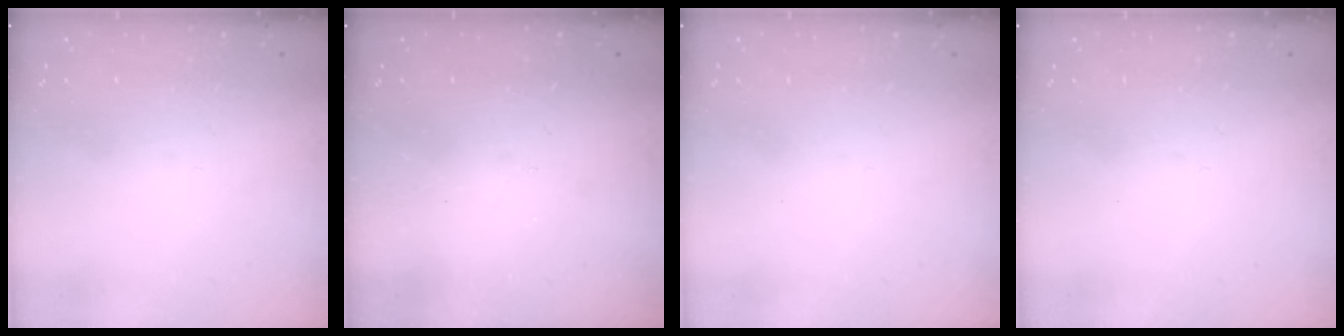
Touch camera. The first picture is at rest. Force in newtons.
{"total": 6.2, "press": 6.1, "slide": 0.8}
{"total": 0.0}
{"total": 0.0}